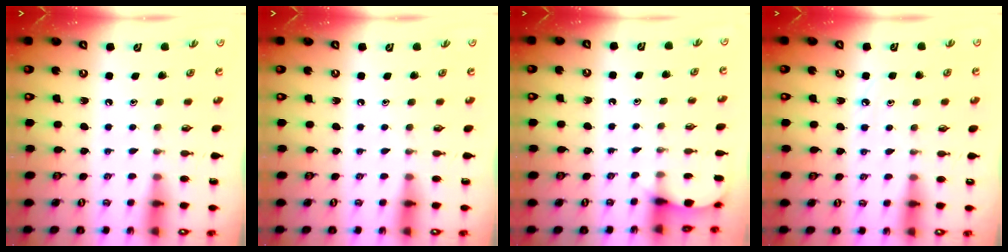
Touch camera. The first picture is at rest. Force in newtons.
{"total": 0.0}
{"total": 3.9, "press": 3.9, "slide": 0.3}
{"total": 4.9, "press": 4.8, "slide": 0.4}